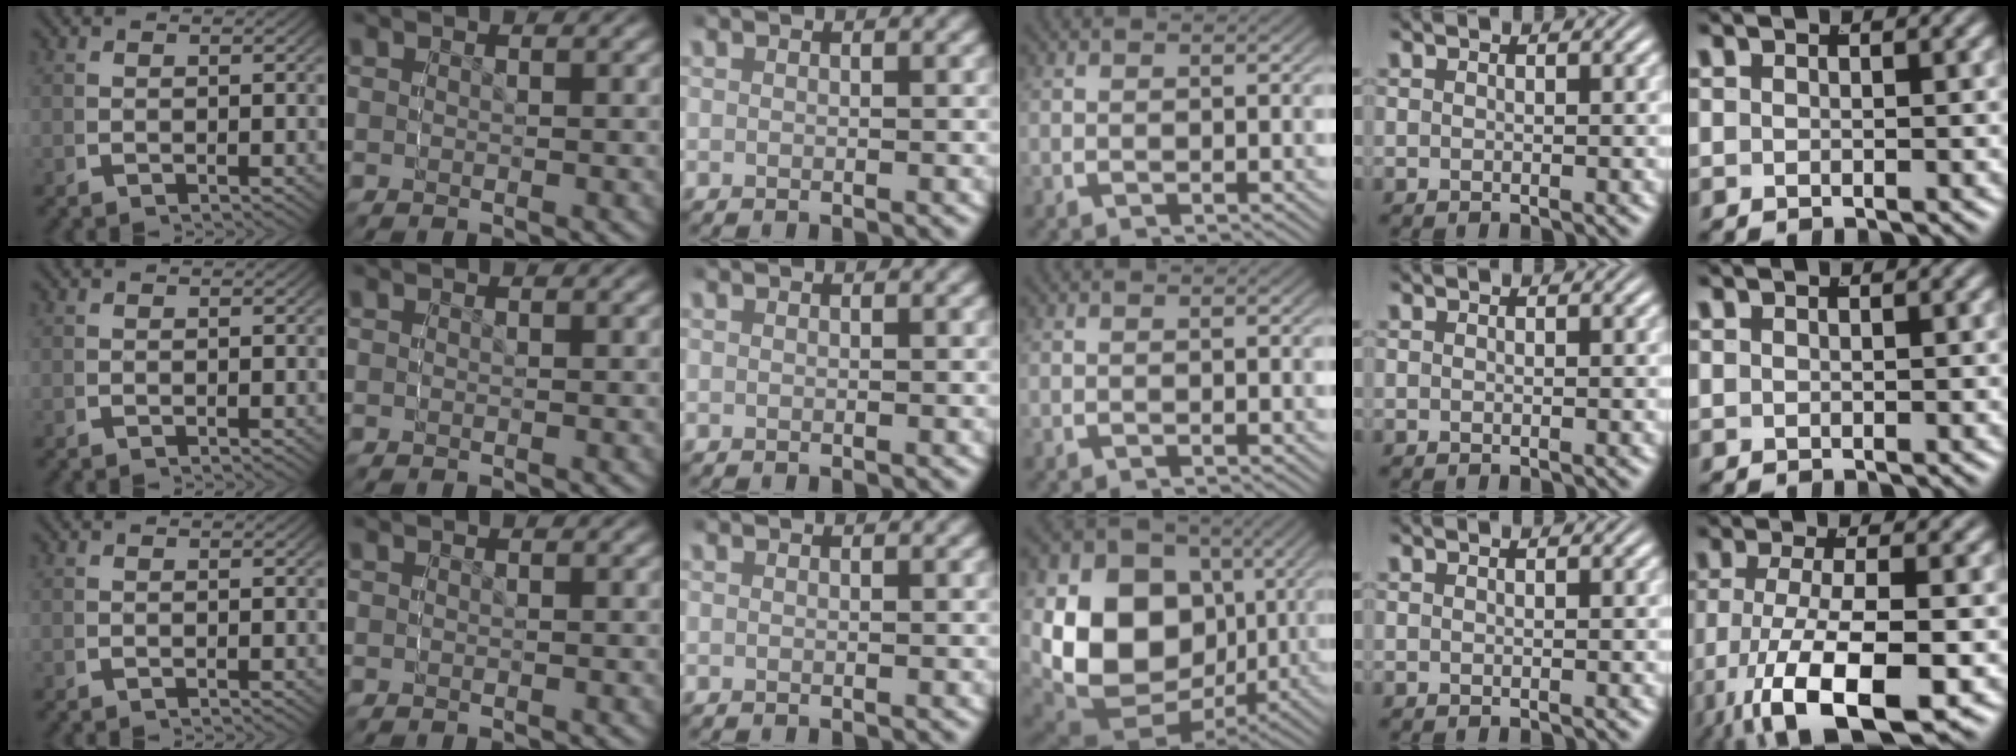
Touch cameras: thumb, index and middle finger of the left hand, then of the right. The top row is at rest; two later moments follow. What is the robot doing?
{"motion": "grasp_and_lifting", "object": "cloth"}